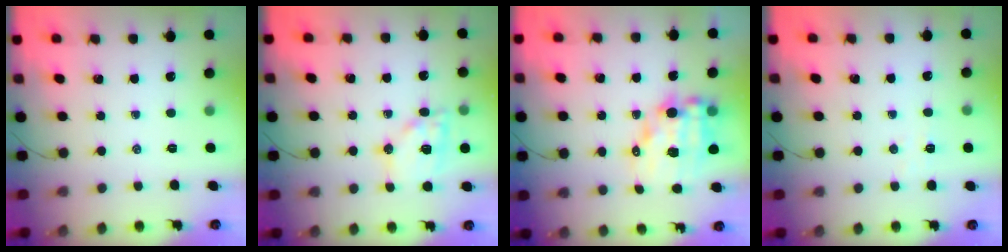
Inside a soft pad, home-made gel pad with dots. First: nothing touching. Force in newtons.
{"total": 13.1, "press": 13.0, "slide": 1.9}
{"total": 11.3, "press": 10.9, "slide": 2.8}
{"total": 2.8, "press": 2.7, "slide": 0.8}